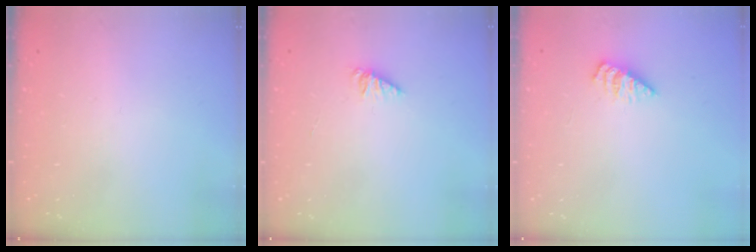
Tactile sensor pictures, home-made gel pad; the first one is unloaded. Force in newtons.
{"total": 1.4, "press": 1.4, "slide": 0.2}
{"total": 2.5, "press": 2.5, "slide": 0.3}